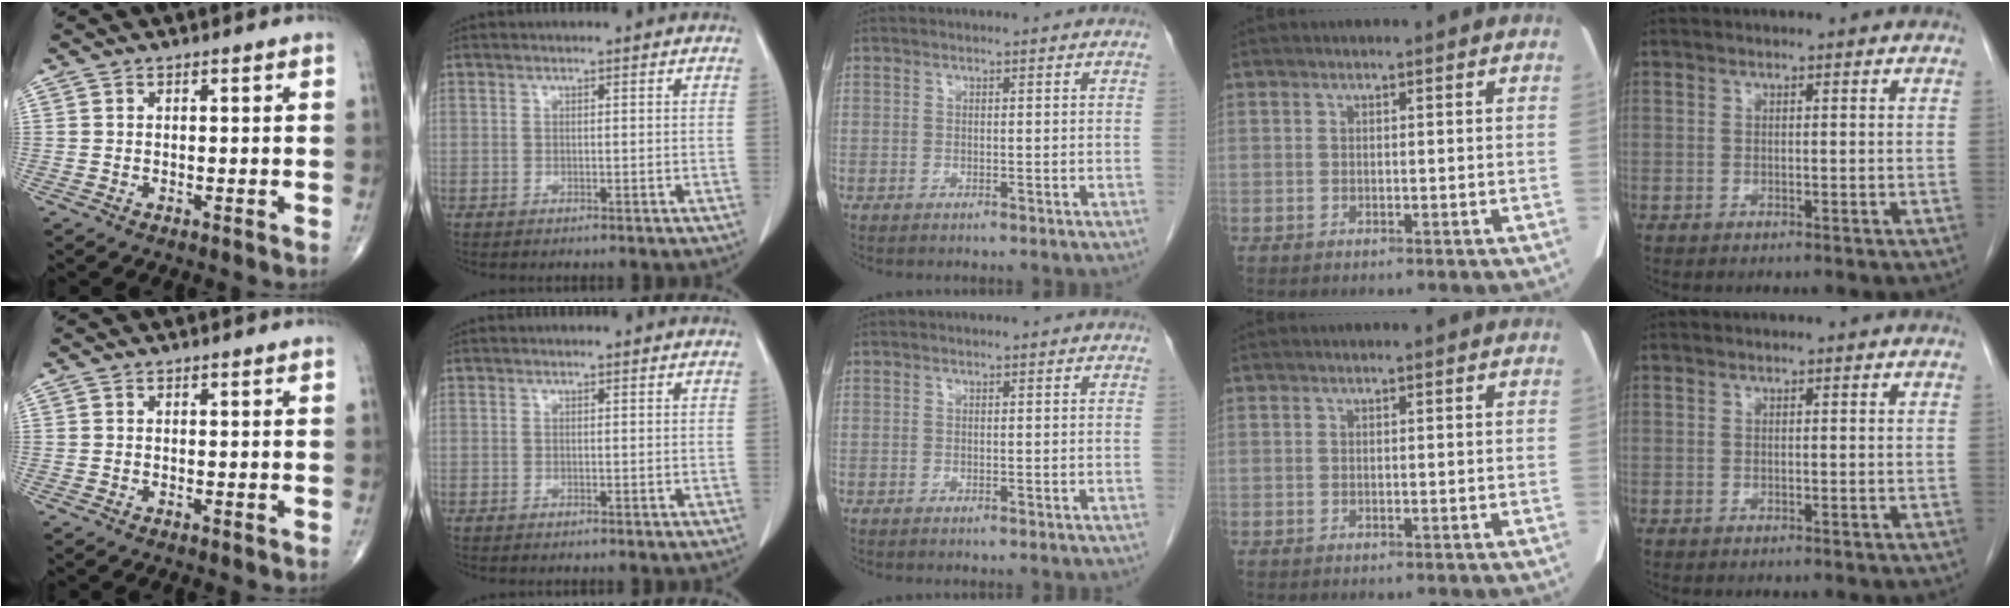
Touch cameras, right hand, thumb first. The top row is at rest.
{}